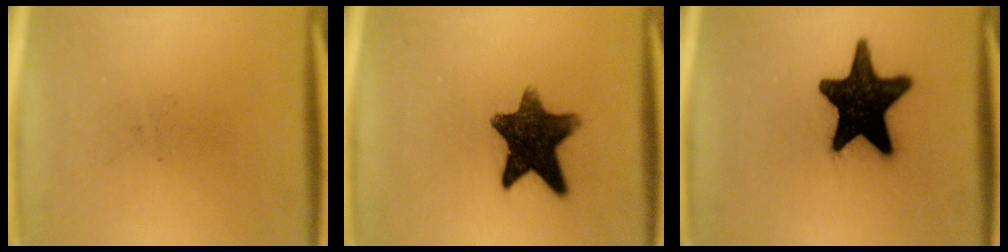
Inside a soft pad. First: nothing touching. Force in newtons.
{"total": 11.8}
{"total": 18.0}